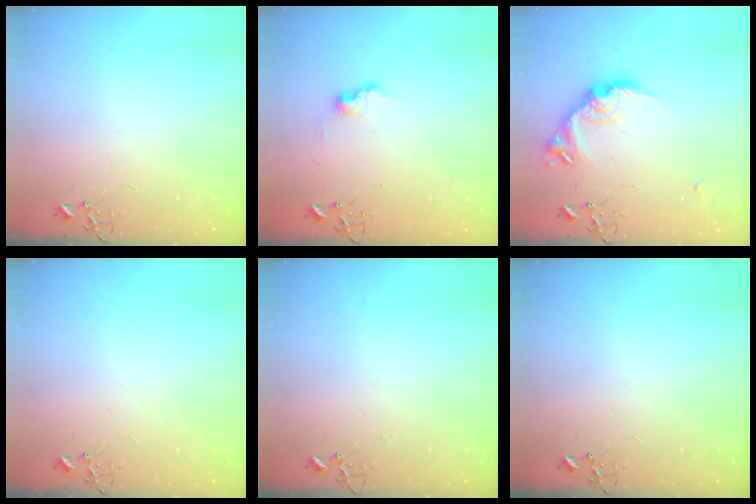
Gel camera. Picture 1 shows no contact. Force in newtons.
{"total": 7.6, "press": 7.5, "slide": 0.4}
{"total": 16.7, "press": 16.7, "slide": 0.9}
{"total": 0.0}
{"total": 0.0}
{"total": 0.0}